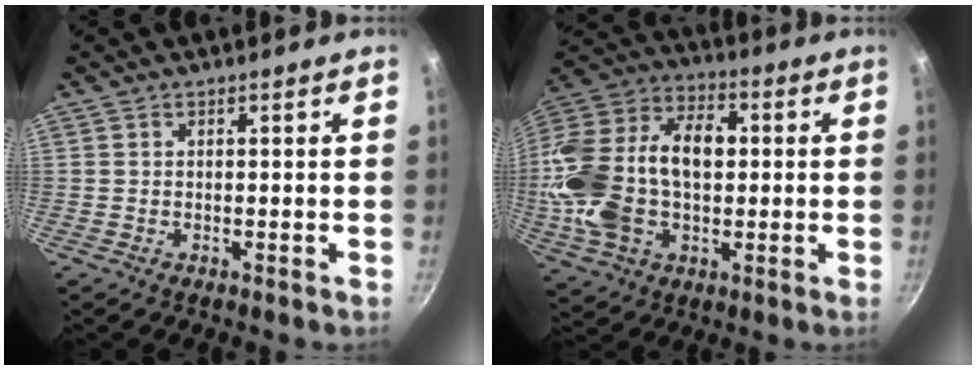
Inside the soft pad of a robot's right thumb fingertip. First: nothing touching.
{"total": 24.4, "force": [-0.1, 16.1, 18.3], "torque": [-0.337, 0.043, -0.007]}